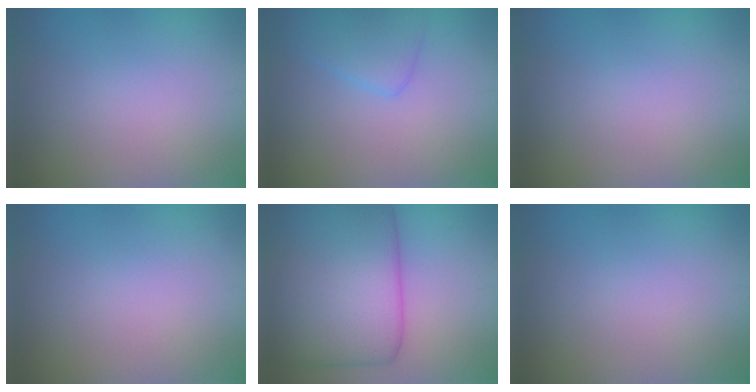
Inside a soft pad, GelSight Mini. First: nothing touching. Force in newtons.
{"total": 2.6, "press": 2.6, "slide": 0.1}
{"total": 0.0}
{"total": 0.0}
{"total": 11.5, "press": 11.5, "slide": 0.5}
{"total": 0.0}